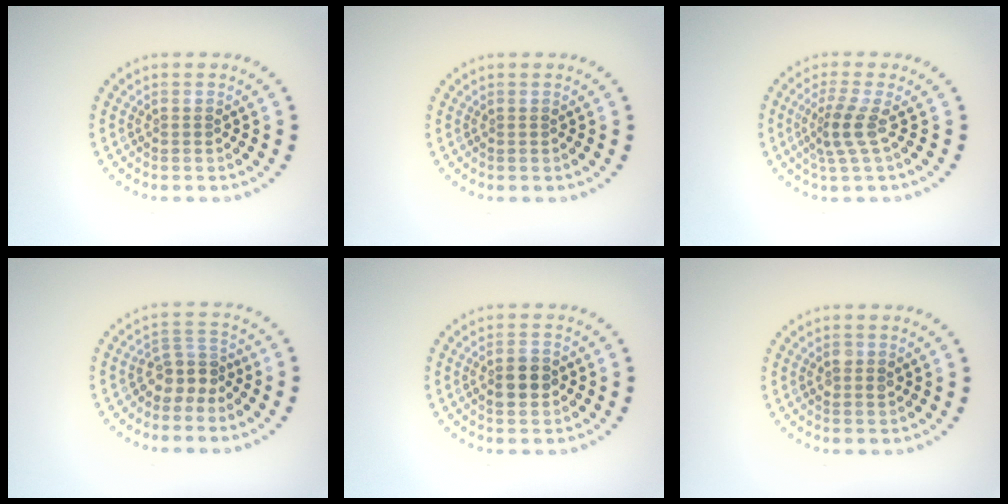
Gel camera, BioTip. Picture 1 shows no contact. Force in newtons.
{"total": 0.0}
{"total": 2.5, "press": 1.9, "slide": 1.7}
{"total": 2.8, "press": 2.1, "slide": 1.9}
{"total": 3.0, "press": 3.0, "slide": 0.1}
{"total": 1.2, "press": 1.1, "slide": 0.3}